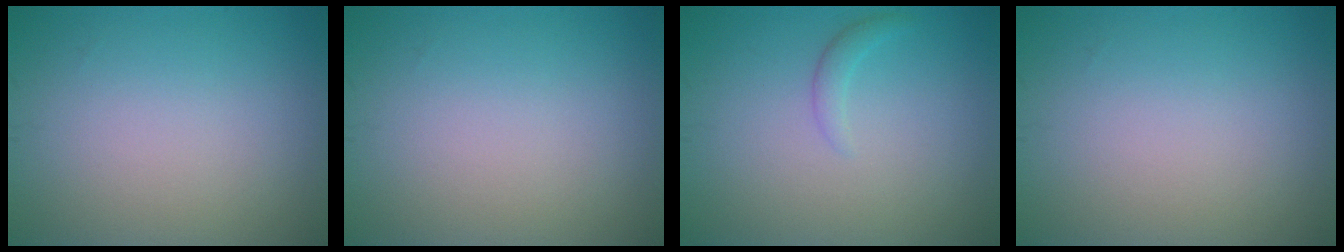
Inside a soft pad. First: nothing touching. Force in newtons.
{"total": 0.0}
{"total": 1.1, "press": 1.1, "slide": 0.1}
{"total": 0.0}